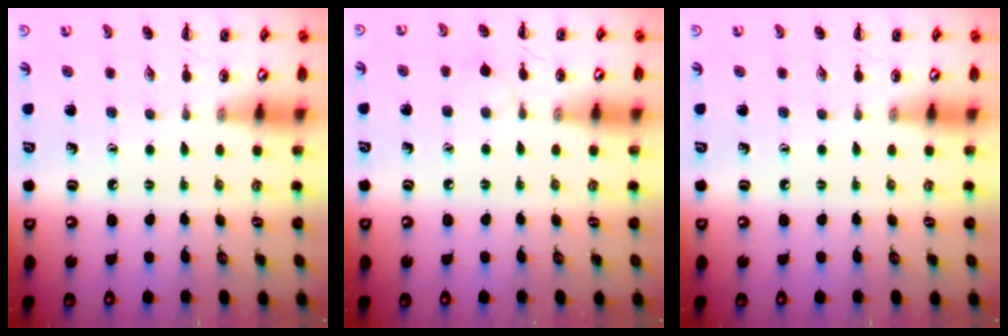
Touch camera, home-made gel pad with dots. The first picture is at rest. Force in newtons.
{"total": 4.4, "press": 4.1, "slide": 1.6}
{"total": 0.0}